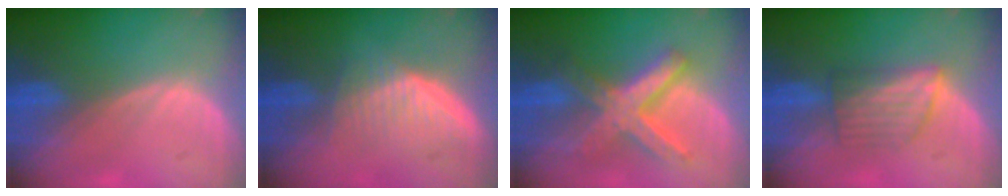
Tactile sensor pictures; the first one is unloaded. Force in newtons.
{"total": 5.7, "press": 5.6, "slide": 0.8}
{"total": 8.8, "press": 8.8, "slide": 0.7}
{"total": 6.0, "press": 5.6, "slide": 2.2}